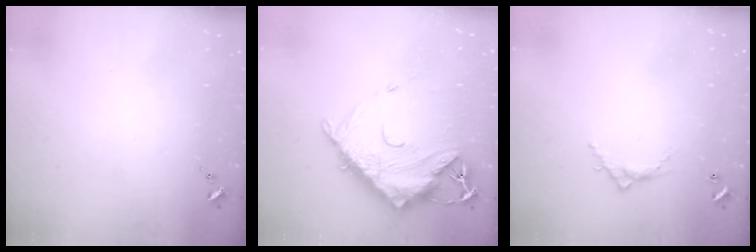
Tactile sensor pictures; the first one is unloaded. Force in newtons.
{"total": 14.5, "press": 14.4, "slide": 1.4}
{"total": 5.2, "press": 5.2, "slide": 0.2}